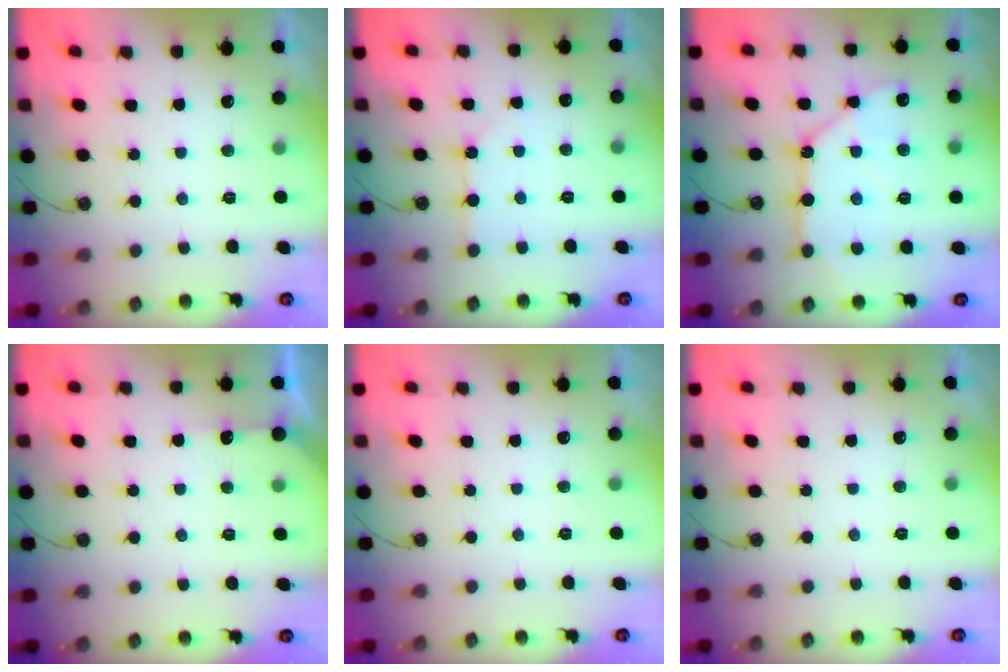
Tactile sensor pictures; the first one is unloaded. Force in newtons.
{"total": 1.5, "press": 1.5, "slide": 0.3}
{"total": 11.1, "press": 11.0, "slide": 1.1}
{"total": 4.1, "press": 4.0, "slide": 0.6}
{"total": 0.0}
{"total": 0.0}